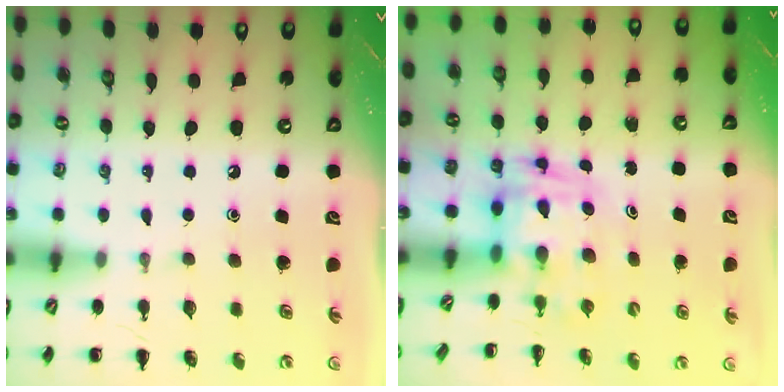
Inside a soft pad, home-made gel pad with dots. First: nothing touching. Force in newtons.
{"total": 3.5, "press": 3.4, "slide": 0.6}